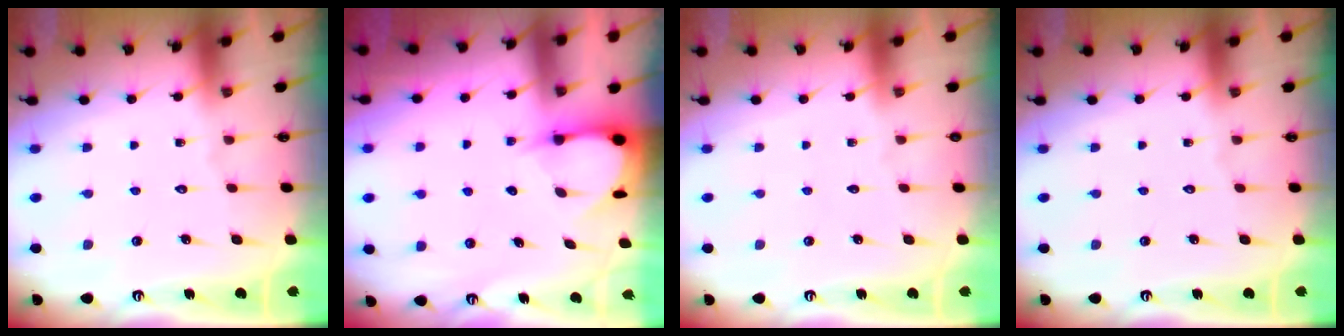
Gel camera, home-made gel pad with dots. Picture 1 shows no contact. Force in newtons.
{"total": 3.4, "press": 3.4, "slide": 0.4}
{"total": 0.0}
{"total": 0.0}